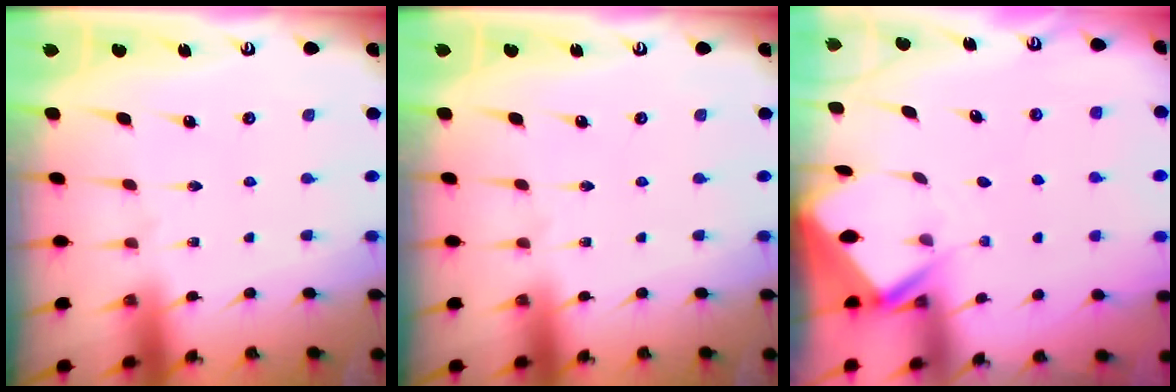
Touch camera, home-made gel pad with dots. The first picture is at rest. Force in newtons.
{"total": 0.0}
{"total": 2.6, "press": 2.6, "slide": 0.1}